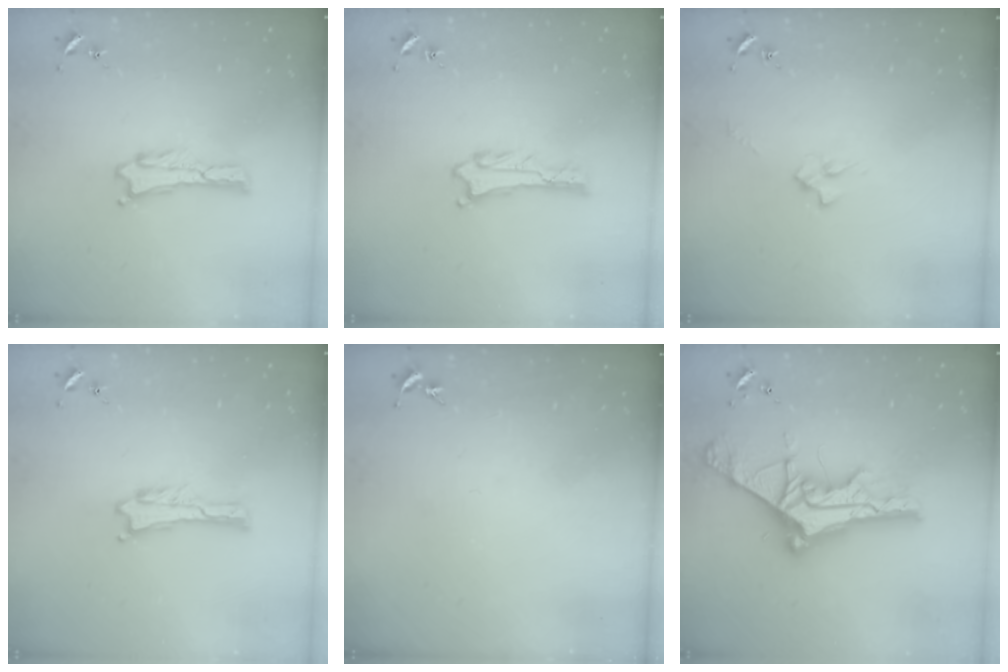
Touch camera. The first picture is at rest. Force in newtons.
{"total": 1.0, "press": 1.0, "slide": 0.1}
{"total": 2.4, "press": 2.4, "slide": 0.4}
{"total": 0.0}
{"total": 0.0}
{"total": 10.1, "press": 10.0, "slide": 1.1}